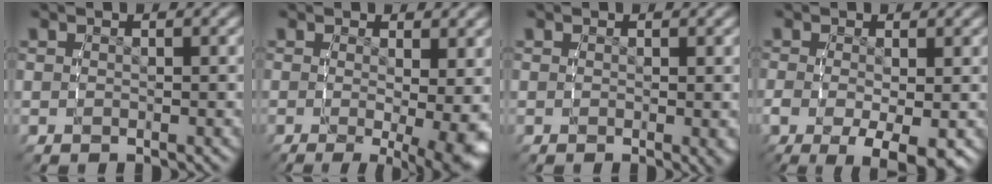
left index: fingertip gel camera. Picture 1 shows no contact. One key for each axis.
{"total": 7.1, "fx": -3.4, "fy": 1.9, "fz": 5.9, "tx": -0.075, "ty": -0.040, "tz": -0.036}
{"total": 0.7, "fx": 0.1, "fy": 0.0, "fz": 0.7, "tx": -0.007, "ty": -0.005, "tz": 0.003}
{"total": 6.9, "fx": -3.2, "fy": 2.7, "fz": 5.5, "tx": -0.098, "ty": -0.040, "tz": -0.024}